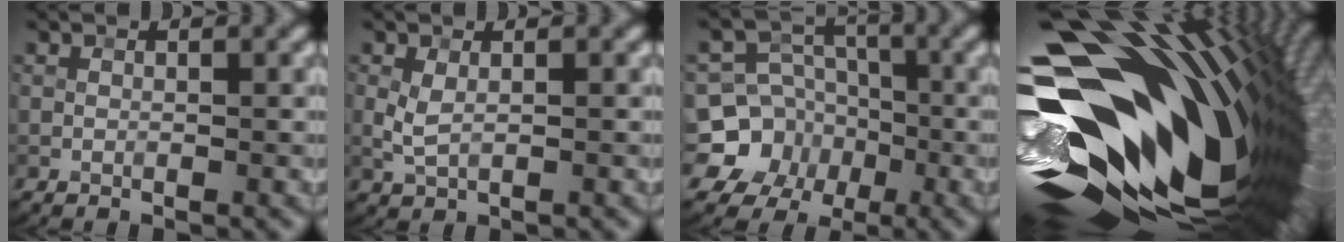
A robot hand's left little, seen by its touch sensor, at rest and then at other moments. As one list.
[{"total": 1.2, "force": [0.0, 0.5, 1.1], "torque": [-0.029, -0.002, 0.002]}, {"total": 8.2, "force": [-3.7, 7.2, 1.3], "torque": [-0.009, 0.003, -0.087]}, {"total": 20.0, "force": [-0.6, 11.4, 16.4], "torque": [-0.284, -0.006, 0.002]}]